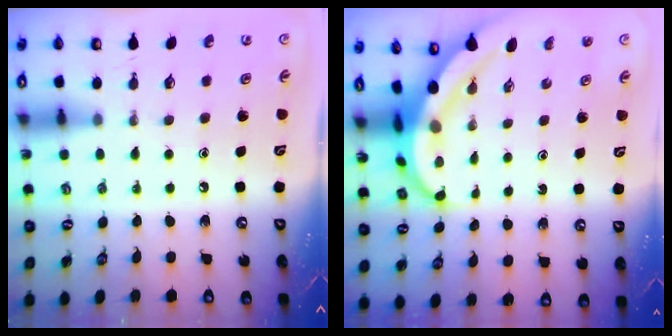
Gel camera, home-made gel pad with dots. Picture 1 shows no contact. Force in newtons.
{"total": 6.1, "press": 6.0, "slide": 1.5}